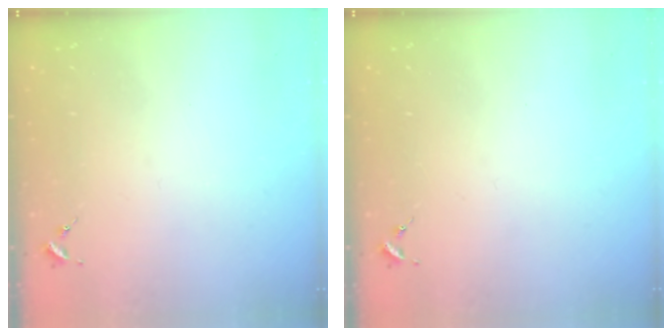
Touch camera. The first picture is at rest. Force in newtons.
{"total": 0.0}